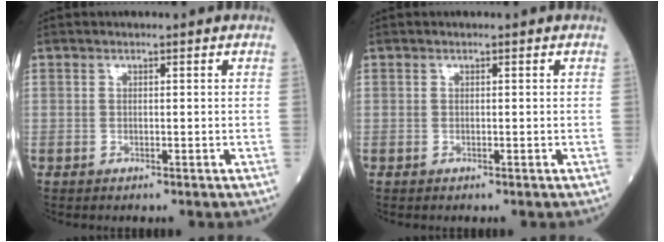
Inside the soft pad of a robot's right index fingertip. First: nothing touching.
{"total": 0.0}